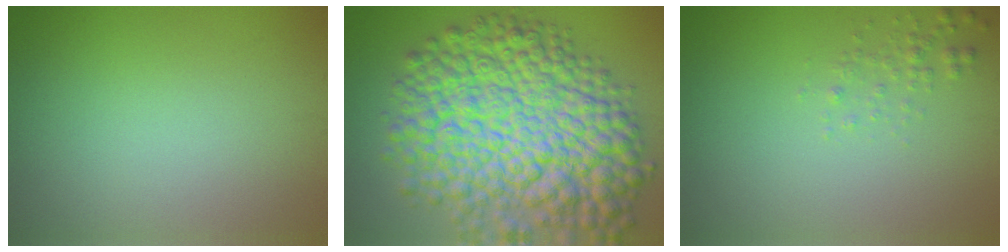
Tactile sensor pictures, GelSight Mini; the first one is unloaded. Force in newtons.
{"total": 14.0, "press": 14.0, "slide": 0.3}
{"total": 1.1, "press": 1.1, "slide": 0.1}